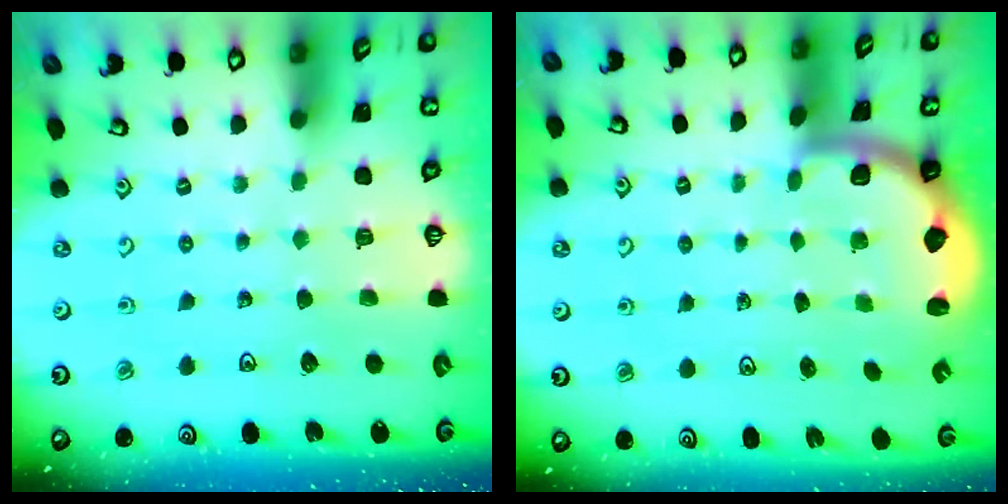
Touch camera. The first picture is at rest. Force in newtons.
{"total": 2.0, "press": 1.9, "slide": 0.5}